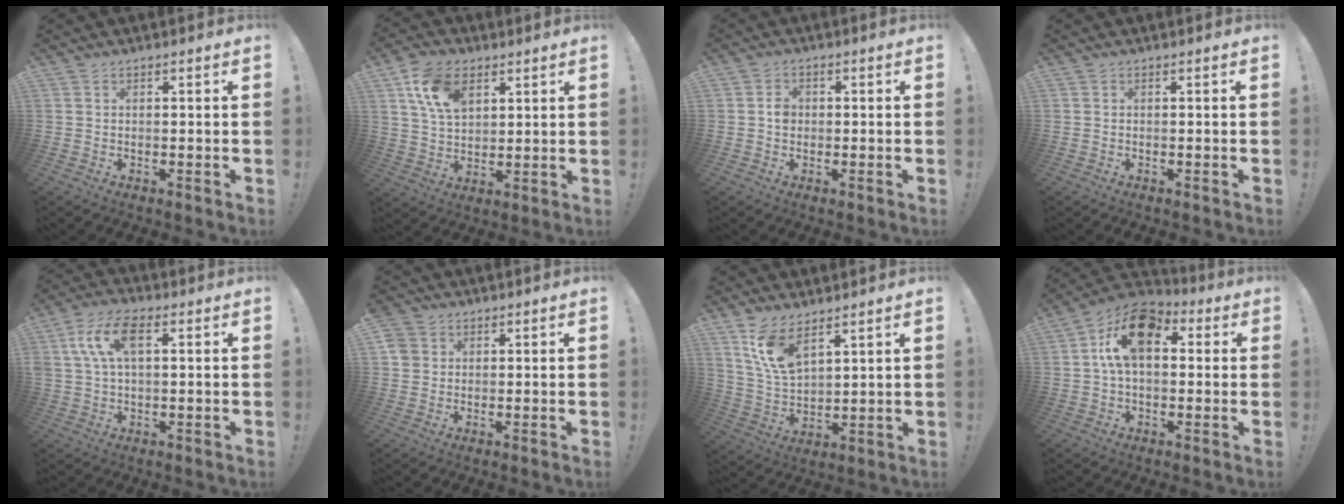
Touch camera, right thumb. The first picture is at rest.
{"total": 12.6, "force": [6.1, 8.3, 7.3], "torque": [-0.119, -0.013, 0.117]}
{"total": 3.1, "force": [-0.4, 2.5, 1.7], "torque": [-0.017, 0.003, -0.009]}
{"total": 0.0}
{"total": 10.5, "force": [3.1, 5.6, 8.4], "torque": [-0.173, 0.008, 0.057]}
{"total": 3.5, "force": [1.5, 3.0, 1.1], "torque": [-0.020, 0.003, 0.031]}
{"total": 10.7, "force": [7.2, 4.7, 6.4], "torque": [-0.128, -0.030, 0.140]}
{"total": 15.3, "force": [4.5, 9.4, 11.2], "torque": [-0.181, 0.001, 0.082]}